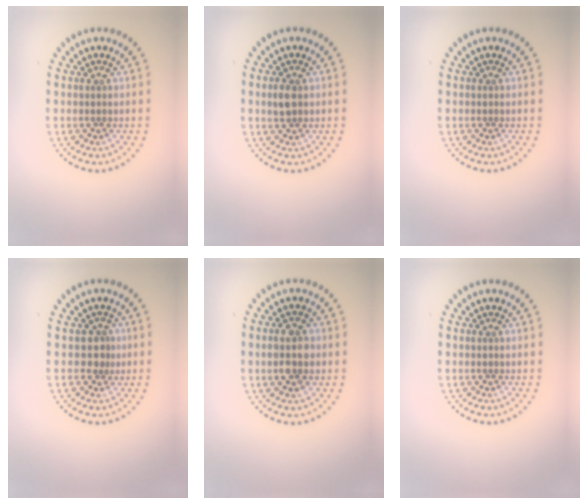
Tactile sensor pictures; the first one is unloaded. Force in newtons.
{"total": 1.8, "press": 1.8, "slide": 0.1}
{"total": 0.0}
{"total": 1.2, "press": 0.9, "slide": 0.9}
{"total": 3.0, "press": 3.0, "slide": 0.1}
{"total": 0.0}